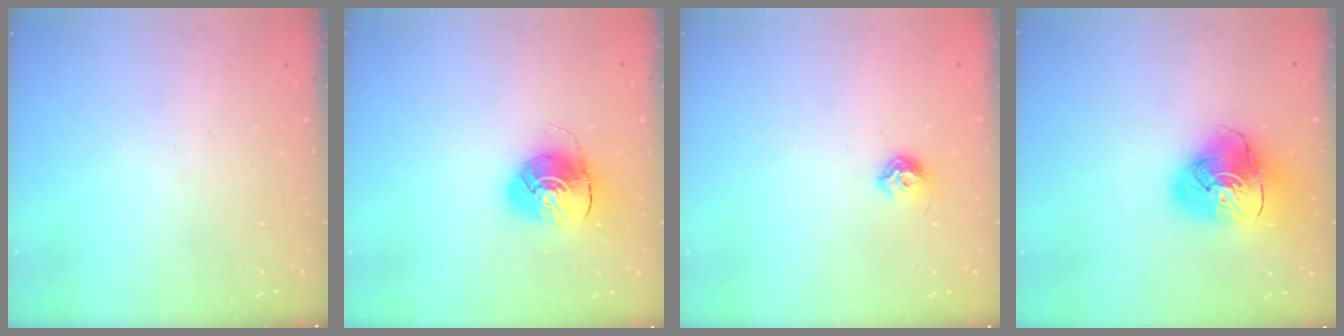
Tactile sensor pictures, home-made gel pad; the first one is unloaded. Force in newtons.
{"total": 9.1, "press": 9.1, "slide": 0.5}
{"total": 7.2, "press": 7.1, "slide": 0.9}
{"total": 13.9, "press": 13.8, "slide": 1.7}